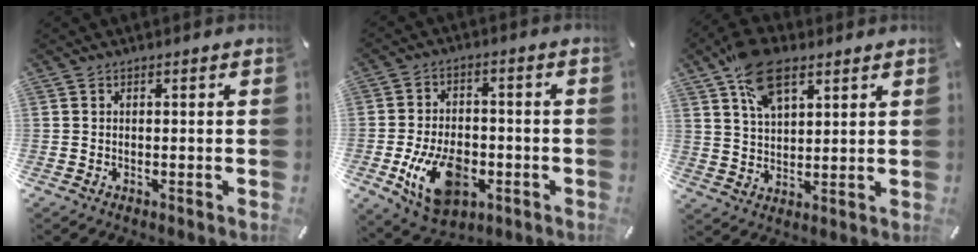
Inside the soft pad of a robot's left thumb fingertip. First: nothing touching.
{"total": 14.2, "force": [-4.2, 9.3, 9.9], "torque": [-0.180, 0.002, -0.073]}
{"total": 11.6, "force": [6.7, 6.0, 7.3], "torque": [-0.133, -0.015, 0.123]}